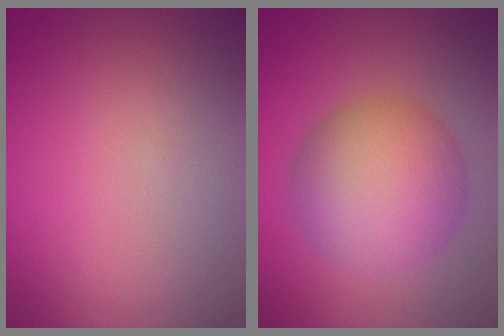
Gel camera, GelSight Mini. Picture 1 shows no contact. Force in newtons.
{"total": 8.5, "press": 8.5, "slide": 0.2}